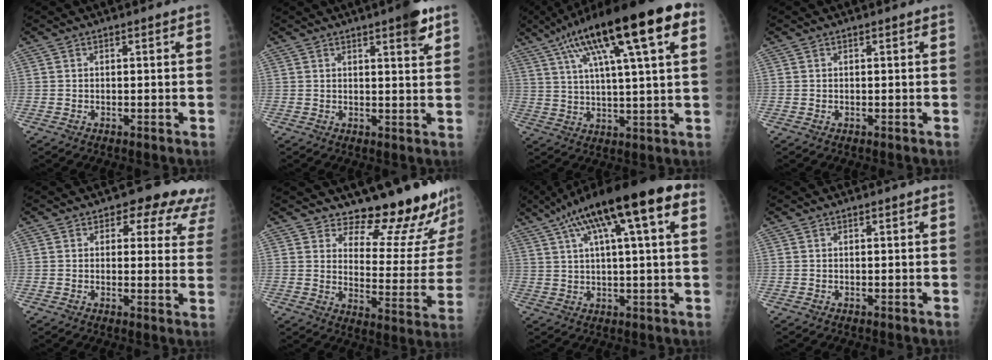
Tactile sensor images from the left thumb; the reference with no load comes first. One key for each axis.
{"total": 5.4, "fx": 3.2, "fy": 1.1, "fz": 4.2, "tx": -0.049, "ty": -0.014, "tz": 0.038}
{"total": 23.2, "fx": 10.7, "fy": 5.2, "fz": 19.9, "tx": -0.322, "ty": 0.015, "tz": 0.170}
{"total": 0.0}
{"total": 10.9, "fx": 7.5, "fy": 5.9, "fz": 5.2, "tx": 0.001, "ty": -0.025, "tz": 0.066}
{"total": 16.6, "fx": 15.5, "fy": 3.8, "fz": 4.5, "tx": -0.011, "ty": -0.160, "tz": 0.192}
{"total": 19.7, "fx": 8.9, "fy": 4.4, "fz": 17.1, "tx": -0.280, "ty": 0.029, "tz": 0.137}
{"total": 0.0}